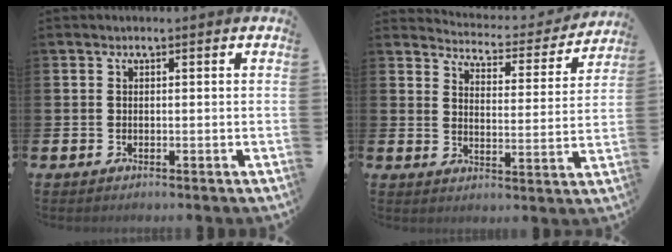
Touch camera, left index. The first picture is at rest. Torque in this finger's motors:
{"motor_torque": [1.10, -1.04, 0.11, -0.02]}